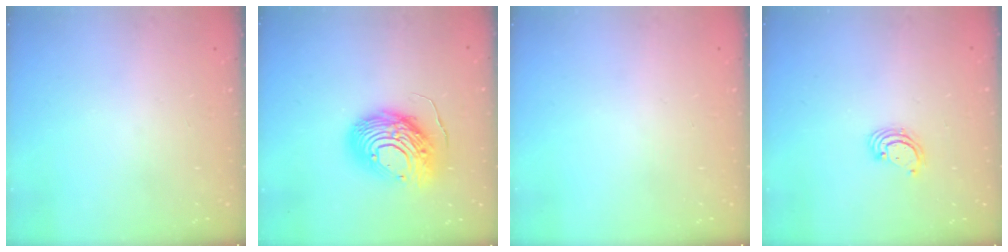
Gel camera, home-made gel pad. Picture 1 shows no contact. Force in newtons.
{"total": 14.3, "press": 14.3, "slide": 1.4}
{"total": 0.0}
{"total": 3.1, "press": 3.1, "slide": 0.3}